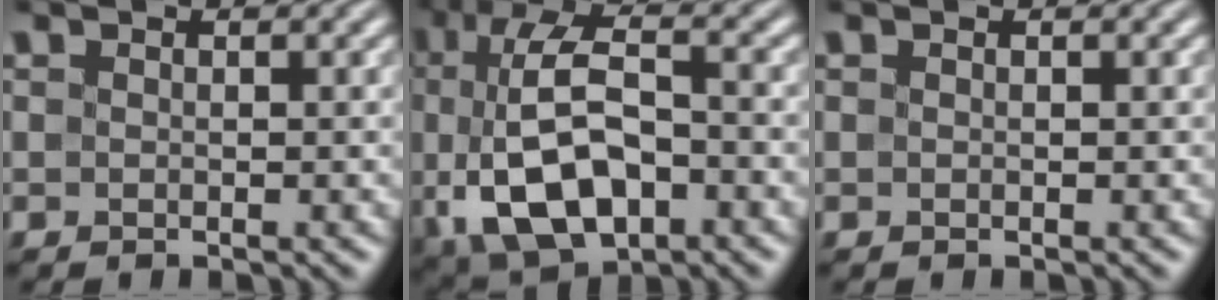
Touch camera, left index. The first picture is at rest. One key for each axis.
{"total": 10.5, "fx": -1.8, "fy": 5.5, "fz": 8.8, "tx": -0.181, "ty": -0.005, "tz": -0.037}
{"total": 0.0}